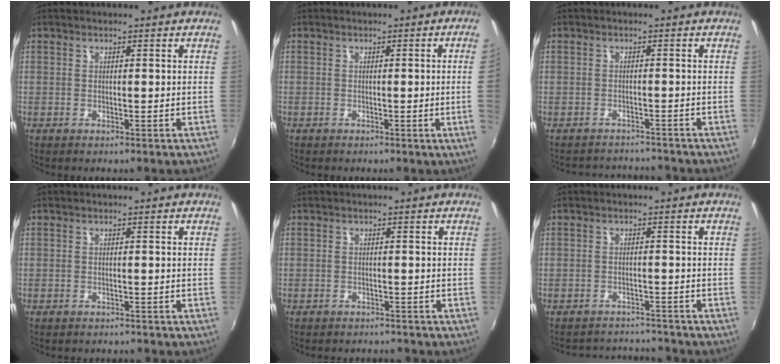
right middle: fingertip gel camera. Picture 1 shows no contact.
{"total": 3.0, "force": [0.0, -1.7, 2.5], "torque": [-0.041, -0.012, 0.006]}
{"total": 5.3, "force": [-4.8, 2.3, 0.3], "torque": [-0.013, 0.018, -0.072]}
{"total": 2.5, "force": [-2.4, 0.7, 0.6], "torque": [-0.015, -0.011, -0.034]}
{"total": 4.1, "force": [-3.9, 1.1, 0.9], "torque": [-0.026, -0.009, -0.055]}
{"total": 6.8, "force": [-6.2, 2.8, 0.4], "torque": [-0.017, 0.028, -0.087]}